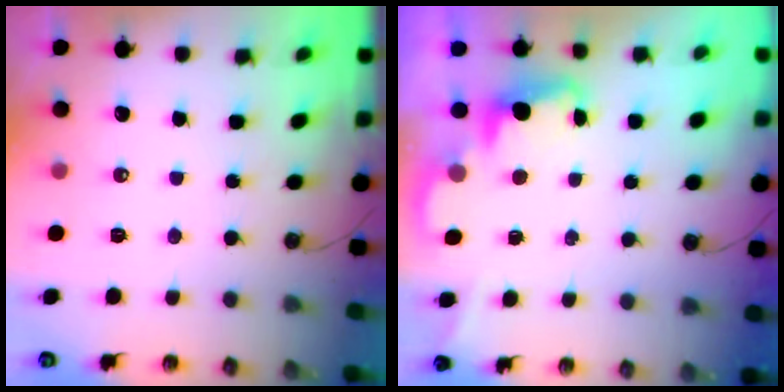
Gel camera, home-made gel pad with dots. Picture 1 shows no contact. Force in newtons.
{"total": 2.3, "press": 2.3, "slide": 0.5}